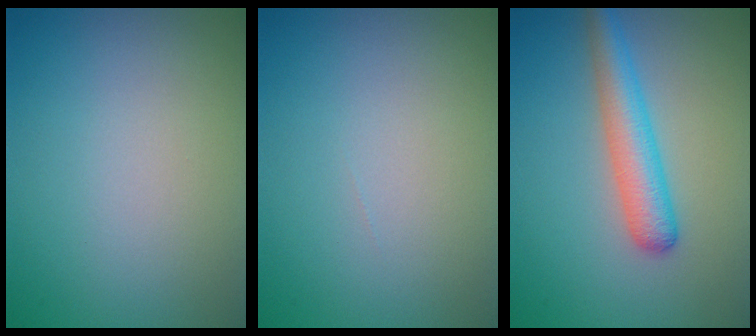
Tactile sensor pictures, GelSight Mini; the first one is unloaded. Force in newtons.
{"total": 0.0}
{"total": 3.9, "press": 3.9, "slide": 0.1}